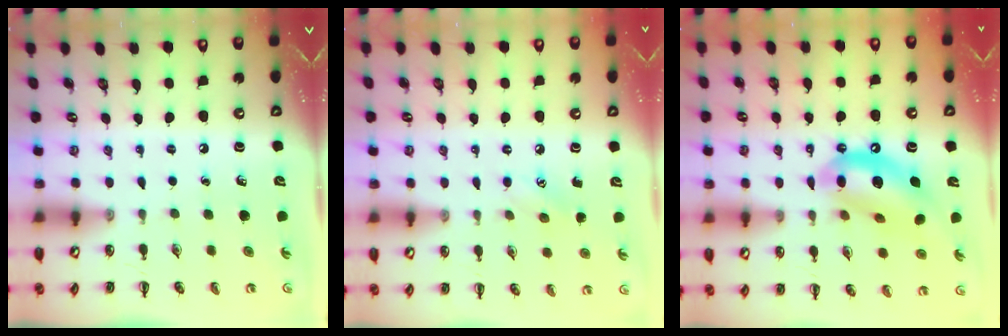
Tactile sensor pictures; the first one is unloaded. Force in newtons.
{"total": 5.8, "press": 5.6, "slide": 1.5}
{"total": 14.0, "press": 13.6, "slide": 3.6}